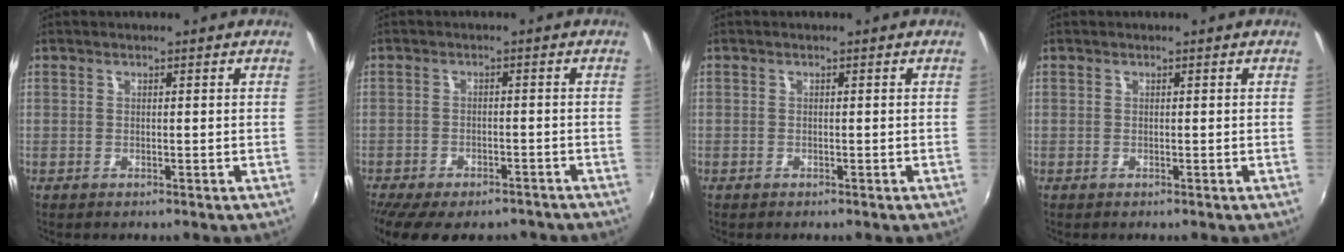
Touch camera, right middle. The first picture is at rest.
{"total": 13.4, "force": [-10.6, 4.9, 6.5], "torque": [-0.138, -0.034, -0.151]}
{"total": 0.7, "force": [-0.4, 0.5, -0.1], "torque": [-0.001, 0.003, -0.006]}
{"total": 0.0}